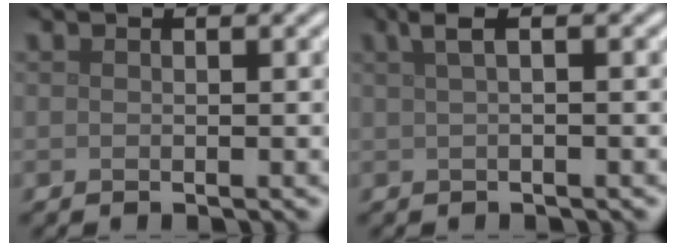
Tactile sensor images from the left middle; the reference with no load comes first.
{"total": 2.3, "force": [0.7, 0.7, 2.1], "torque": [-0.031, 0.010, 0.010]}